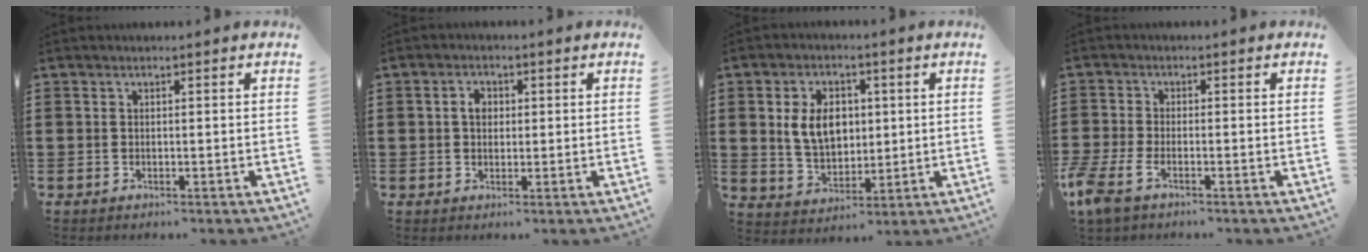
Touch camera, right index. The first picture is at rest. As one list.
[{"total": 2.4, "force": [0.3, 1.8, 1.6], "torque": [-0.036, 0.010, 0.003]}, {"total": 7.5, "force": [1.2, 5.3, 5.1], "torque": [-0.120, 0.009, 0.016]}, {"total": 3.5, "force": [-2.3, 0.8, 2.4], "torque": [-0.078, -0.015, -0.054]}]